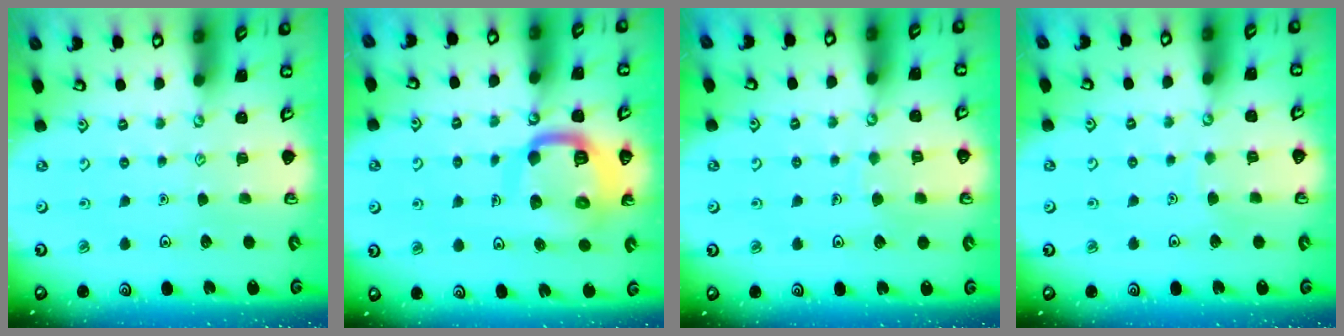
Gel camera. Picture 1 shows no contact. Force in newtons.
{"total": 14.3, "press": 14.1, "slide": 1.8}
{"total": 5.0, "press": 5.0, "slide": 0.5}
{"total": 2.7, "press": 2.7, "slide": 0.2}